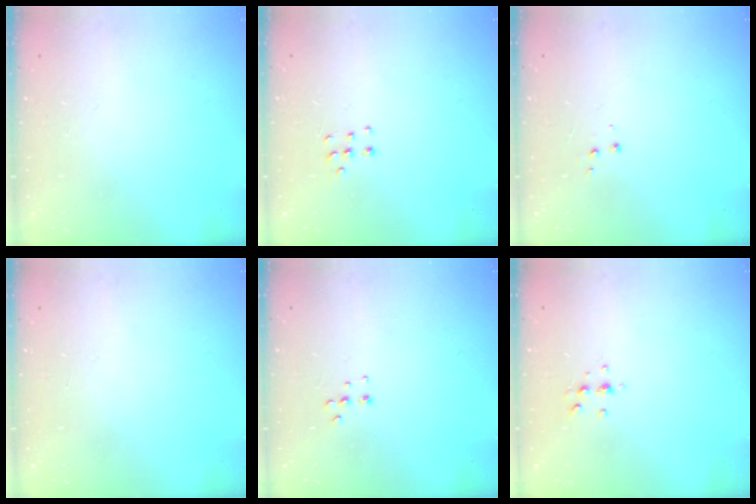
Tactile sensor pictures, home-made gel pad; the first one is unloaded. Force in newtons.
{"total": 4.4, "press": 4.3, "slide": 0.9}
{"total": 3.9, "press": 3.9, "slide": 0.5}
{"total": 0.0}
{"total": 5.1, "press": 5.0, "slide": 0.7}
{"total": 4.3, "press": 4.2, "slide": 1.1}